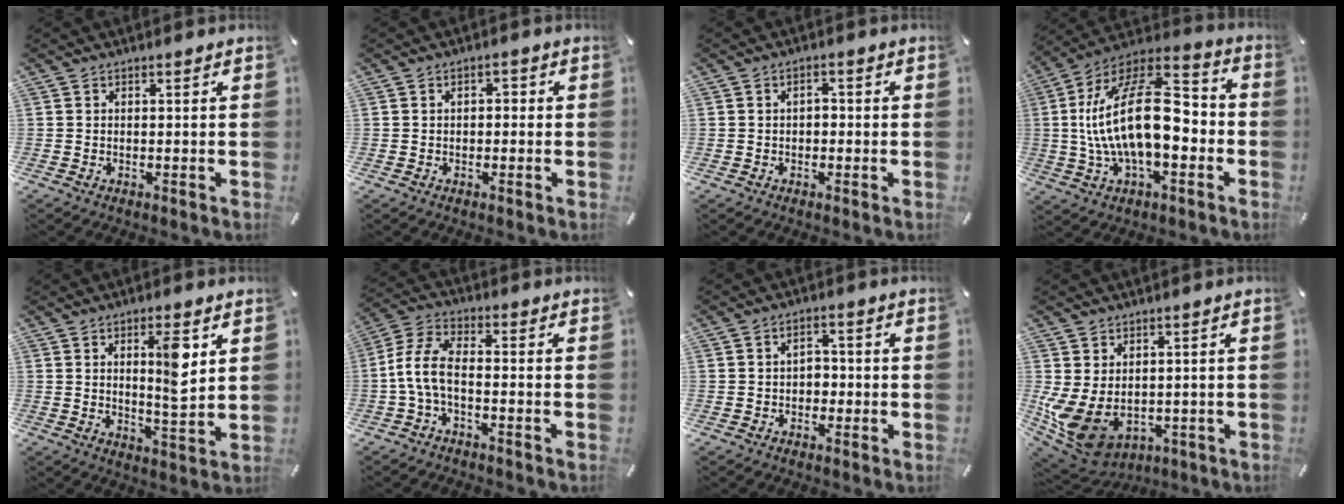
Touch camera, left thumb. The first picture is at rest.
{"total": 1.8, "force": [-0.2, 1.3, 1.2], "torque": [-0.016, 0.005, -0.010]}
{"total": 1.8, "force": [-0.2, 1.3, 1.3], "torque": [-0.025, 0.008, -0.009]}
{"total": 24.7, "force": [-2.1, 12.8, 21.0], "torque": [-0.392, 0.012, -0.036]}
{"total": 8.5, "force": [3.1, 2.0, 7.6], "torque": [-0.107, -0.020, 0.040]}
{"total": 7.7, "force": [-2.5, 3.6, 6.4], "torque": [-0.143, 0.001, -0.047]}
{"total": 3.1, "force": [-0.5, 2.4, 2.0], "torque": [-0.030, 0.007, -0.014]}
{"total": 7.9, "force": [-0.6, 6.4, 4.7], "torque": [-0.118, -0.017, -0.010]}